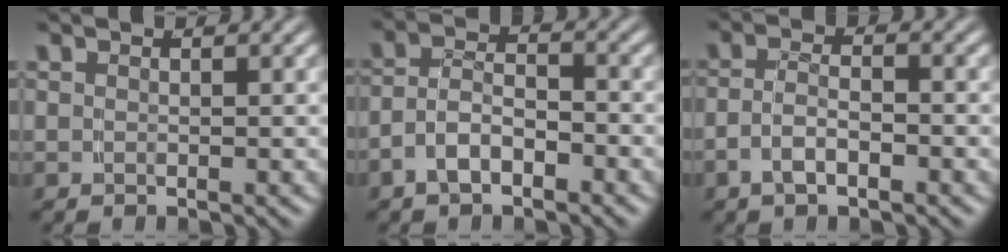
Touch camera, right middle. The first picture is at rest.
{"total": 4.2, "force": [-2.2, 2.7, 2.4], "torque": [-0.045, -0.010, -0.036]}
{"total": 2.8, "force": [-1.5, 1.2, 2.0], "torque": [-0.037, -0.006, -0.025]}